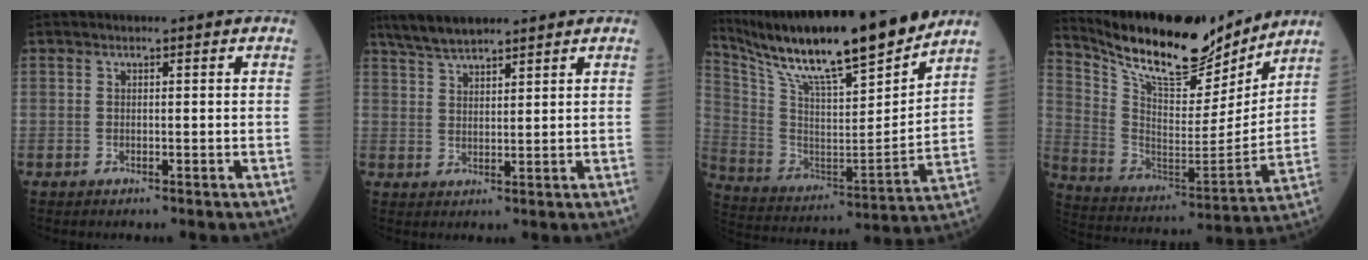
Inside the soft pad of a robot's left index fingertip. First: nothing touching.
{"total": 6.4, "force": [5.5, 1.1, 3.0], "torque": [-0.066, 0.023, 0.105]}
{"total": 23.2, "force": [19.5, 1.4, 12.4], "torque": [-0.233, -0.014, 0.330]}
{"total": 19.7, "force": [17.2, 5.0, 8.1], "torque": [-0.159, -0.016, 0.291]}